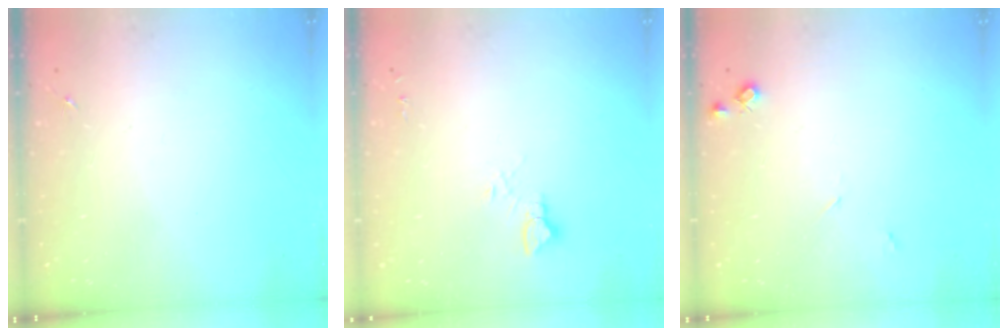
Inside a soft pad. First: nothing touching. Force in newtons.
{"total": 6.0, "press": 6.0, "slide": 0.4}
{"total": 5.6, "press": 5.6, "slide": 0.8}